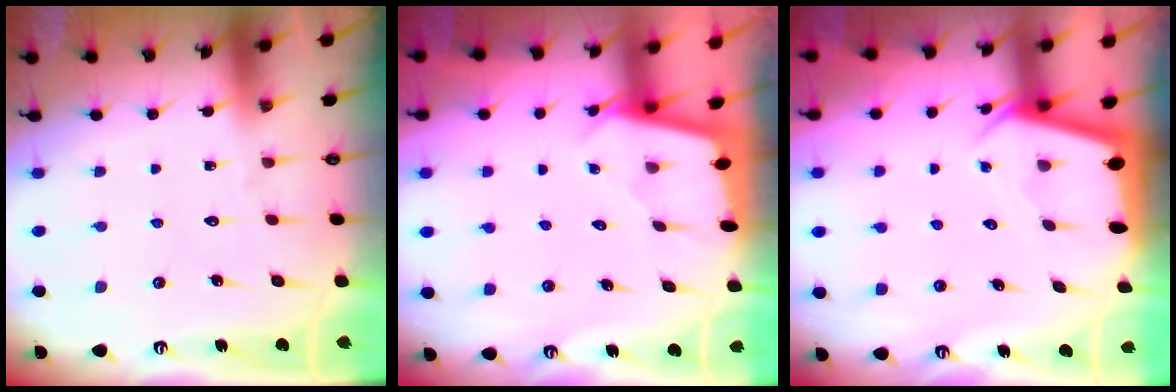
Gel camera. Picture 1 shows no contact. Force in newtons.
{"total": 1.9, "press": 1.9, "slide": 0.2}
{"total": 2.5, "press": 2.5, "slide": 0.2}